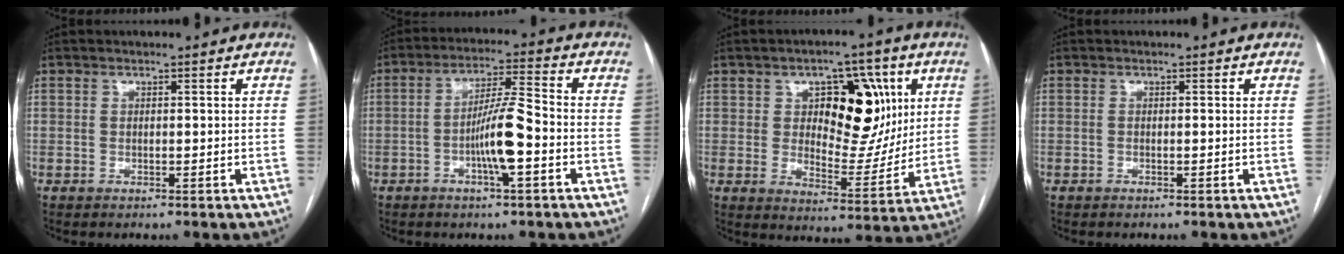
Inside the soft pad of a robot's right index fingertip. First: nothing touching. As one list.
[{"total": 8.2, "force": [-2.5, 0.6, 7.8], "torque": [-0.147, 0.007, -0.047]}, {"total": 14.4, "force": [4.2, 7.6, 11.5], "torque": [-0.159, 0.017, 0.074]}, {"total": 0.0}]